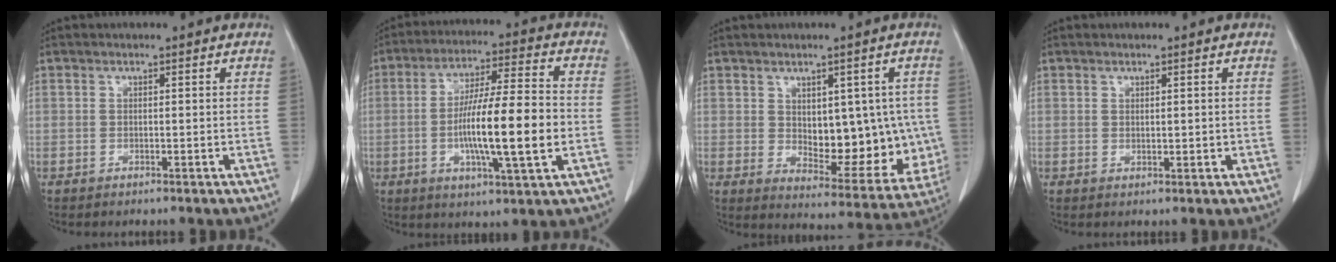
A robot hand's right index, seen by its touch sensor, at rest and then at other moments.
{"total": 15.6, "force": [-2.5, 1.3, 15.3], "torque": [-0.268, -0.001, -0.047]}
{"total": 14.1, "force": [0.5, 7.4, 12.0], "torque": [-0.161, 0.000, 0.033]}
{"total": 1.1, "force": [0.1, 0.6, 1.0], "torque": [-0.019, -0.004, 0.005]}